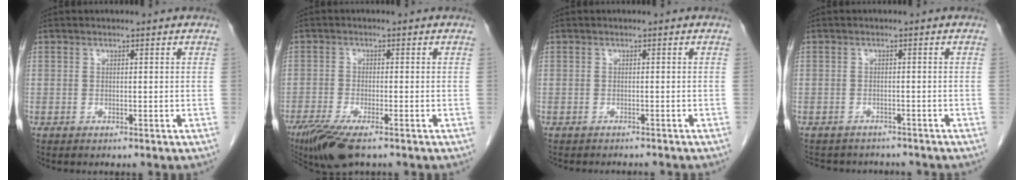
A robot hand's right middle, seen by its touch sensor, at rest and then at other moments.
{"total": 7.3, "force": [-5.1, 1.4, 5.0], "torque": [-0.089, -0.018, -0.087]}
{"total": 3.5, "force": [-3.3, 0.5, 1.0], "torque": [-0.011, -0.005, -0.038]}
{"total": 8.1, "force": [-7.3, 3.1, 1.8], "torque": [-0.032, 0.003, -0.089]}